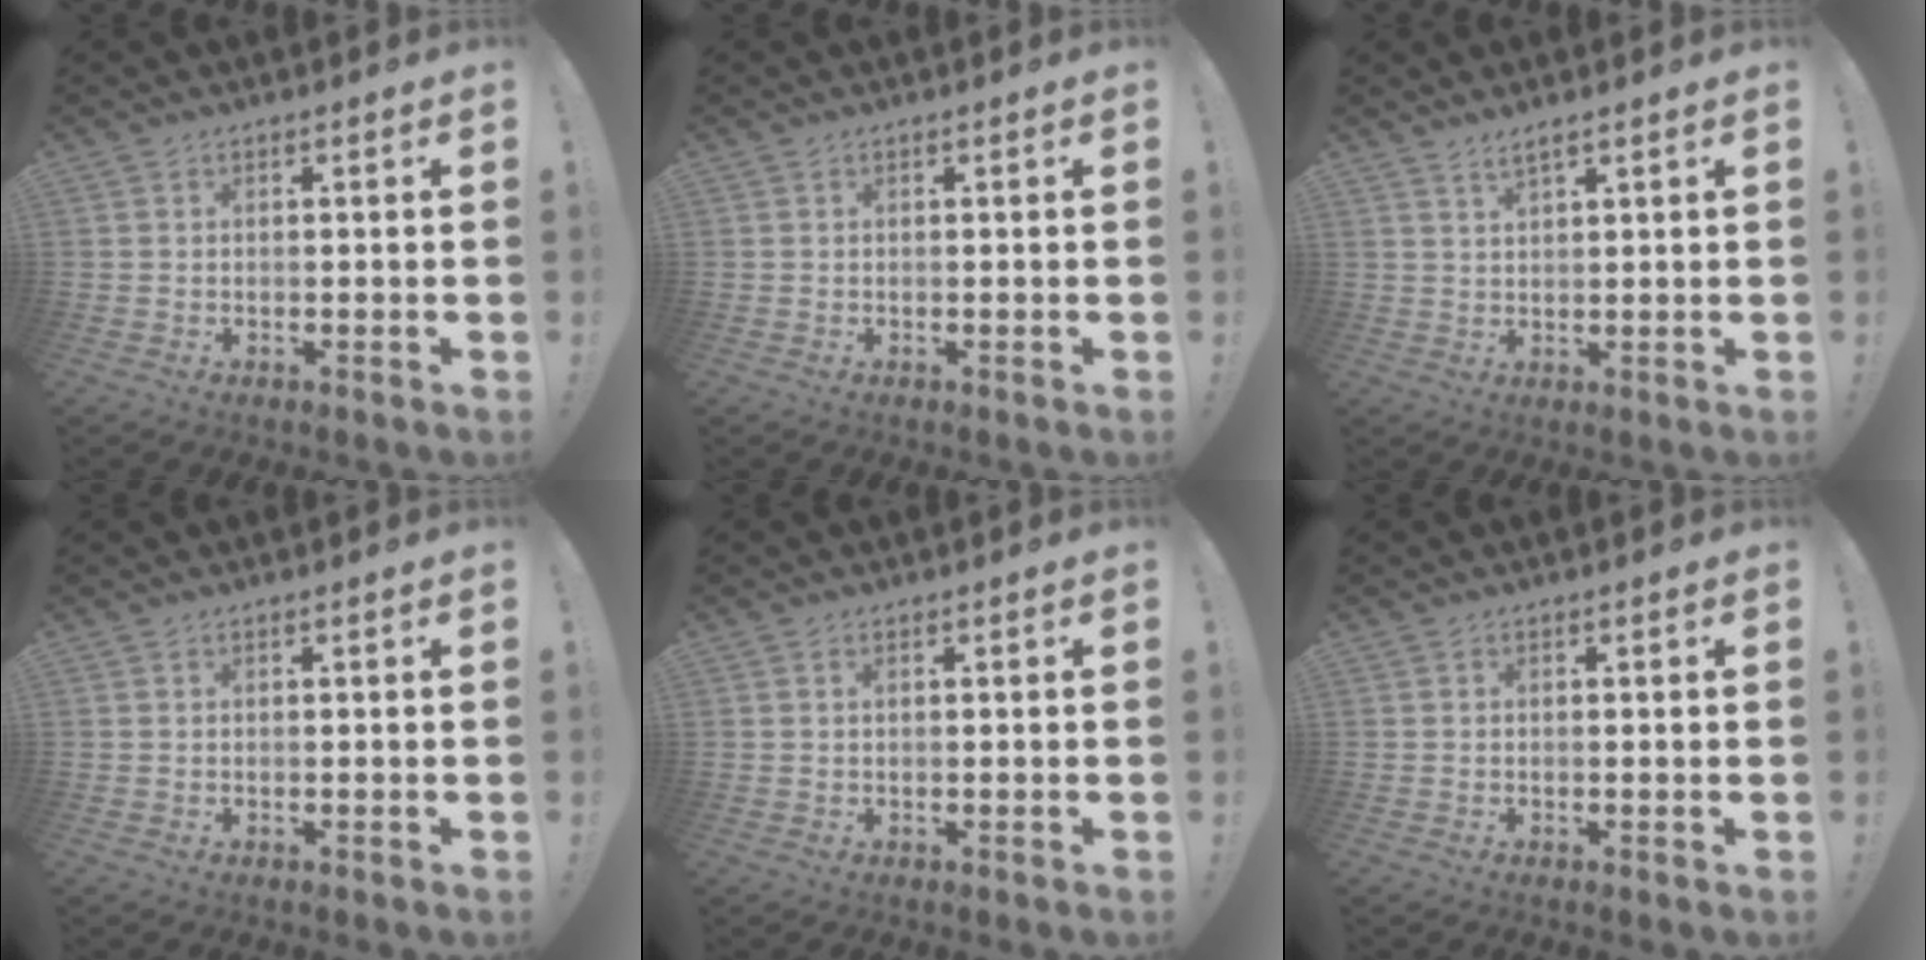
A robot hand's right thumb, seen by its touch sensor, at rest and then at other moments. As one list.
[{"total": 0.0}, {"total": 2.8, "force": [2.3, 0.3, 1.6], "torque": [-0.026, -0.014, 0.039]}, {"total": 0.0}, {"total": 0.5, "force": [0.3, 0.2, 0.4], "torque": [0.000, -0.003, 0.003]}, {"total": 0.0}]